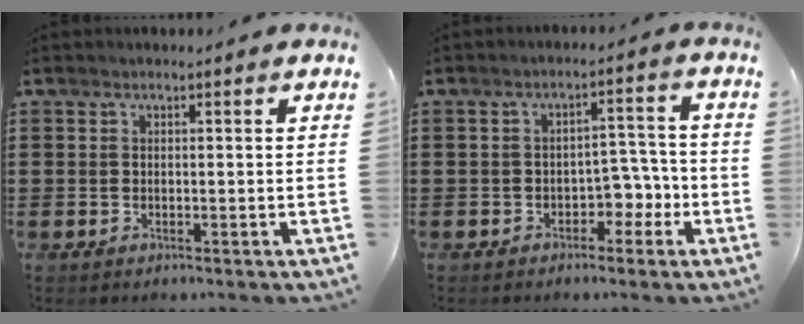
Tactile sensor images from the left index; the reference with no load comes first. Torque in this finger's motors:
{"motor_torque": [0.07, 0.07, 0.15, 0.00]}